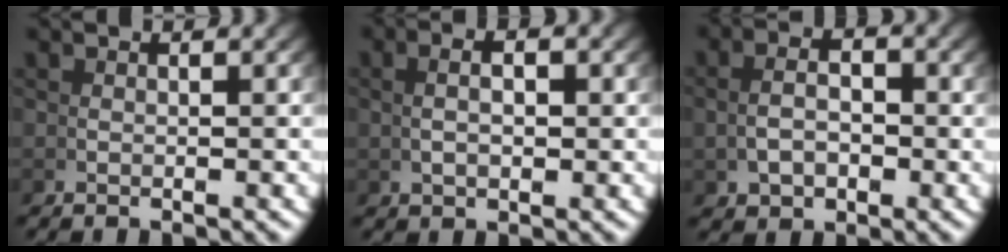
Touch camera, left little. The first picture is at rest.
{"total": 2.2, "force": [0.7, 0.7, 2.0], "torque": [-0.024, 0.009, 0.014]}
{"total": 3.1, "force": [0.1, 1.9, 2.4], "torque": [-0.035, -0.006, 0.008]}